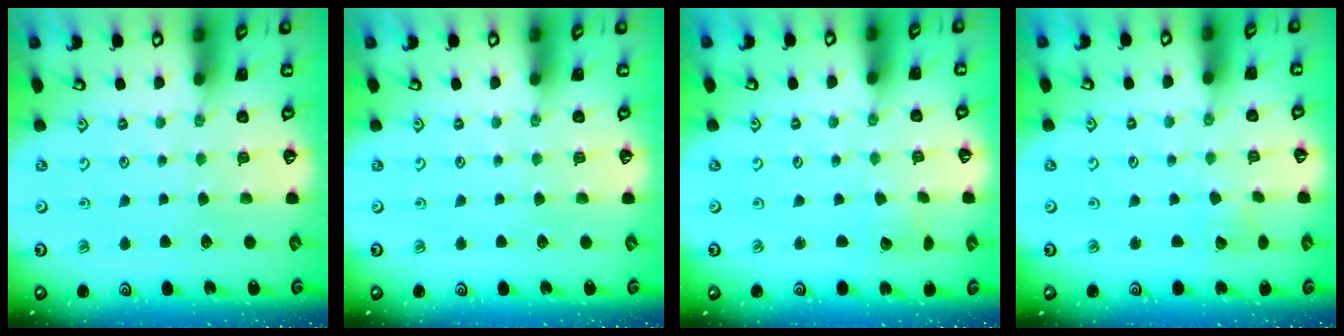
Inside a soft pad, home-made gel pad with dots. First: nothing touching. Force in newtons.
{"total": 0.0}
{"total": 2.4, "press": 2.4, "slide": 0.2}
{"total": 2.7, "press": 2.7, "slide": 0.3}